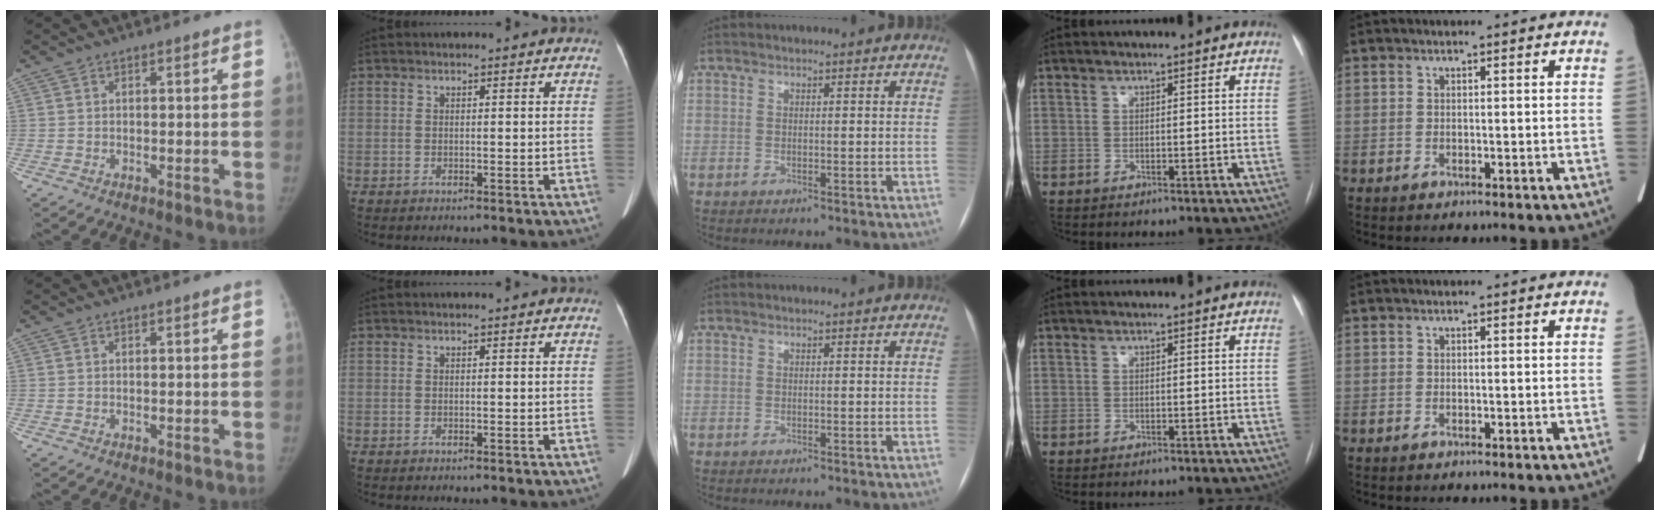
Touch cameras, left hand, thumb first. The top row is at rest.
{}